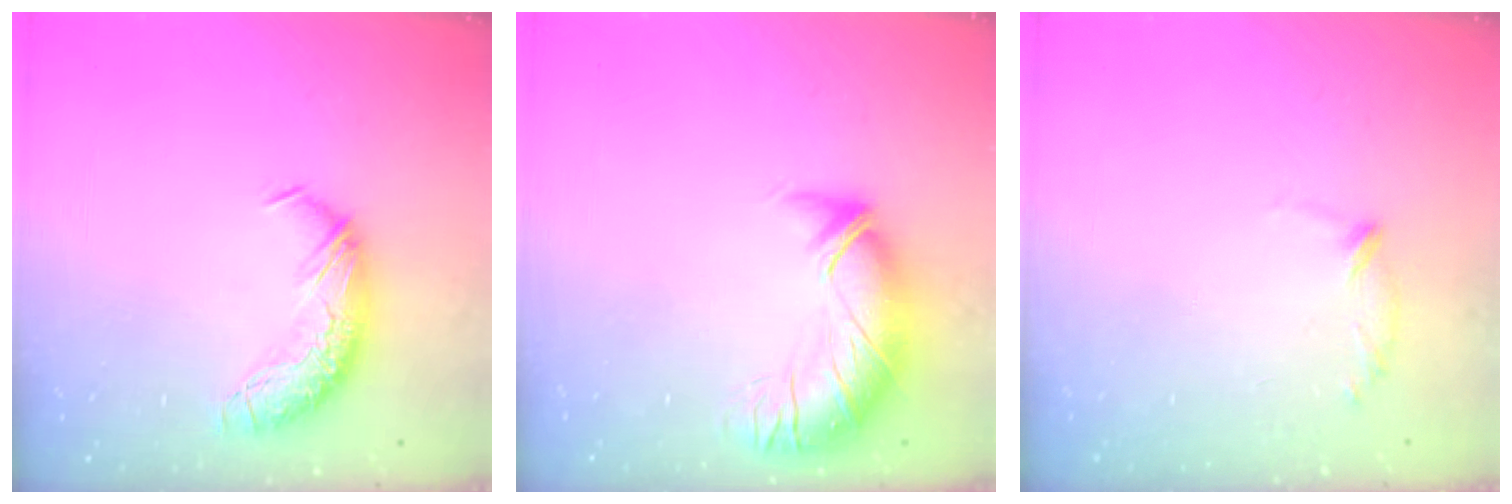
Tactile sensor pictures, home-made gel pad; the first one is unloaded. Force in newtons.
{"total": 2.7, "press": 1.2, "slide": 2.5}
{"total": 6.2, "press": 6.1, "slide": 0.8}